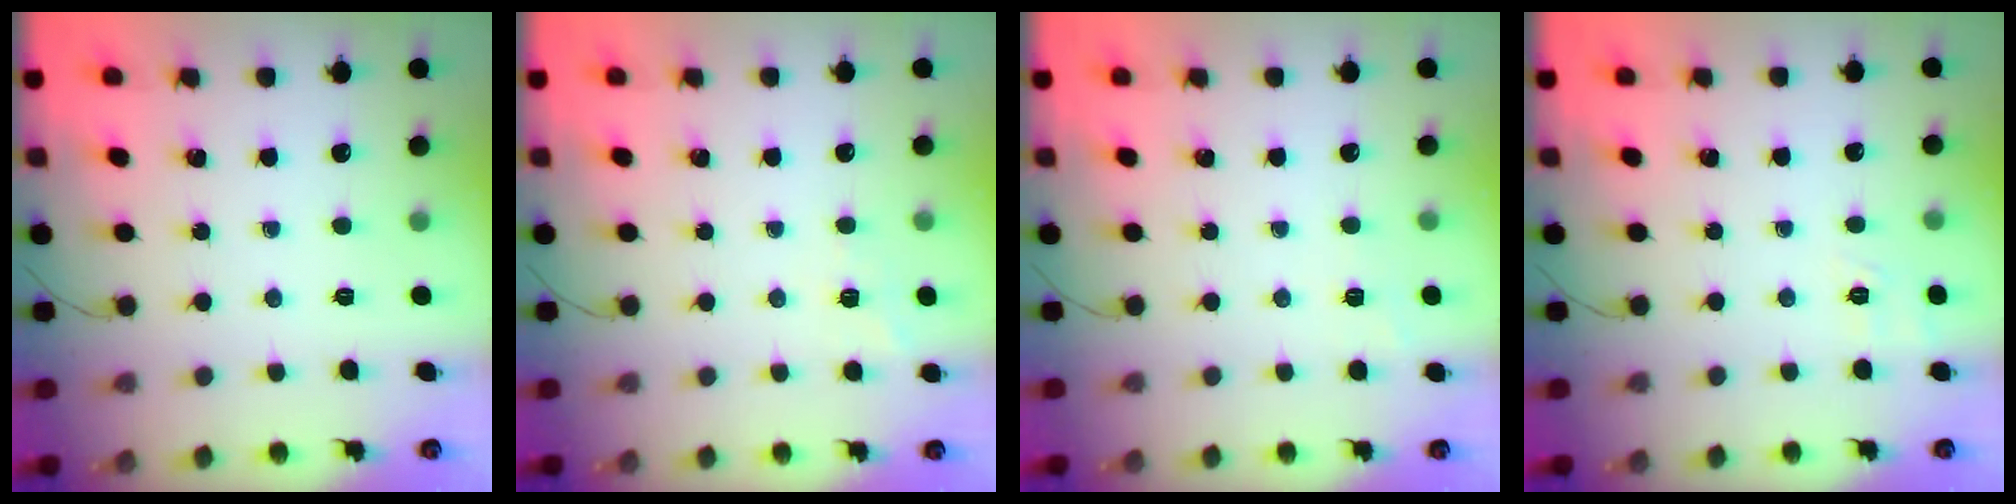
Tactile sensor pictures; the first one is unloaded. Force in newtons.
{"total": 7.0, "press": 6.8, "slide": 1.7}
{"total": 6.0, "press": 5.8, "slide": 1.7}
{"total": 1.9, "press": 0.7, "slide": 1.7}